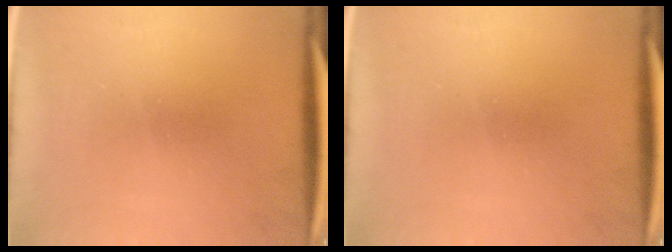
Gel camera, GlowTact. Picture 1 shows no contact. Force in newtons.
{"total": 0.0}